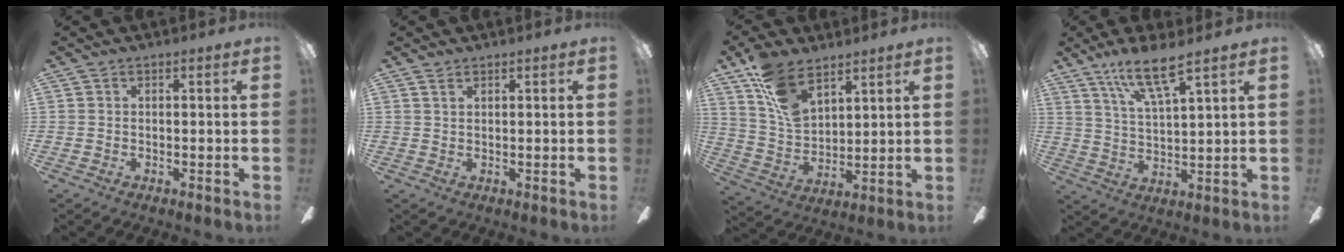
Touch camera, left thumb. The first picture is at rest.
{"total": 1.1, "force": [0.8, 0.5, 0.4], "torque": [-0.011, 0.001, 0.016]}
{"total": 12.8, "force": [8.4, 6.7, 6.9], "torque": [-0.141, -0.029, 0.164]}
{"total": 10.1, "force": [7.5, 1.6, 6.5], "torque": [-0.126, -0.033, 0.132]}